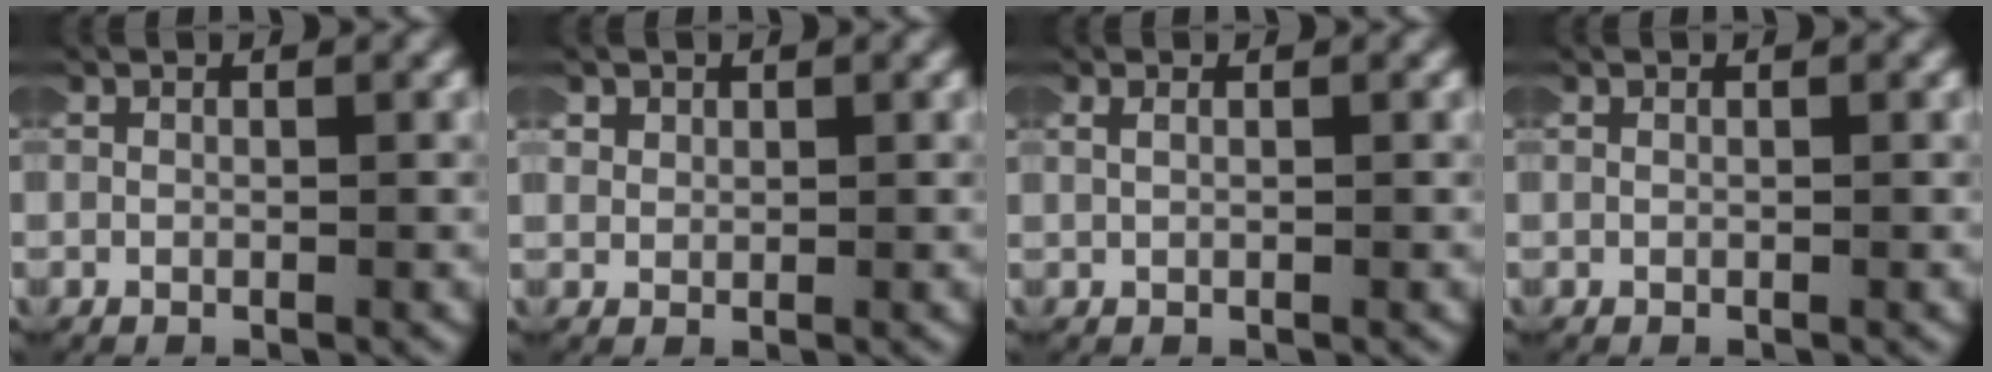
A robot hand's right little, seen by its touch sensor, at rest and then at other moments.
{"total": 1.2, "force": [0.7, 0.9, 0.4], "torque": [-0.018, -0.003, 0.014]}
{"total": 0.9, "force": [0.6, 0.2, 0.7], "torque": [-0.011, 0.002, 0.013]}
{"total": 0.0}